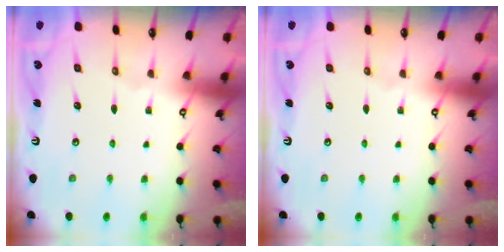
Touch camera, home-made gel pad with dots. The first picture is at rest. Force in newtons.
{"total": 0.0}